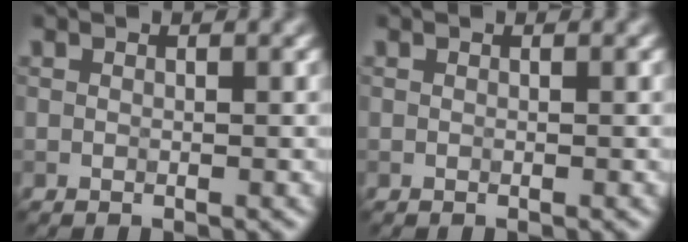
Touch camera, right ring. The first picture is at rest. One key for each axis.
{"total": 0.0}